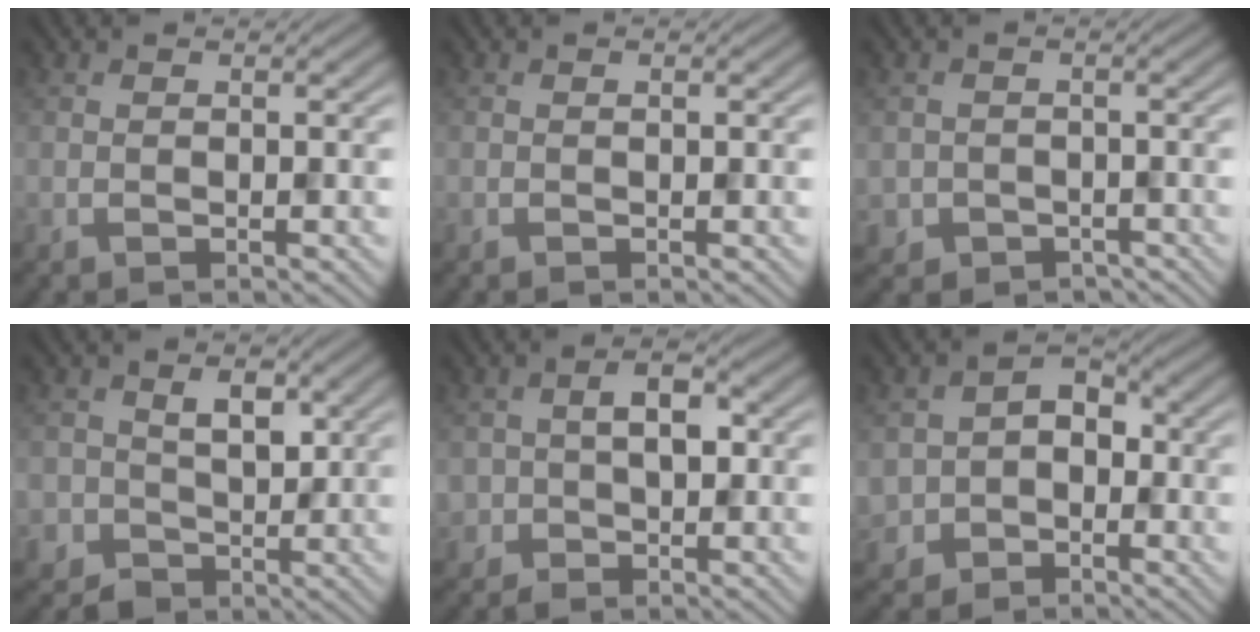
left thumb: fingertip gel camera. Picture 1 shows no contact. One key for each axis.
{"total": 0.0}
{"total": 2.9, "fx": -1.4, "fy": 2.5, "fz": 0.2, "tx": -0.005, "ty": -0.014, "tz": -0.020}
{"total": 3.9, "fx": 0.1, "fy": 3.7, "fz": 1.2, "tx": -0.019, "ty": -0.003, "tz": 0.003}
{"total": 3.9, "fx": -0.3, "fy": 3.1, "fz": 2.4, "tx": -0.033, "ty": 0.007, "tz": -0.011}
{"total": 5.8, "fx": -1.7, "fy": 4.9, "fz": 2.5, "tx": -0.052, "ty": -0.008, "tz": -0.038}